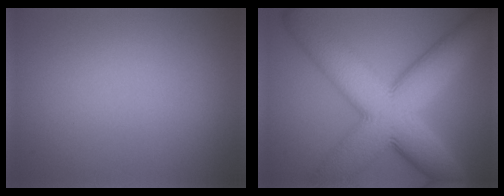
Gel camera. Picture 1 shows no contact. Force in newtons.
{"total": 13.8, "press": 13.8, "slide": 0.2}